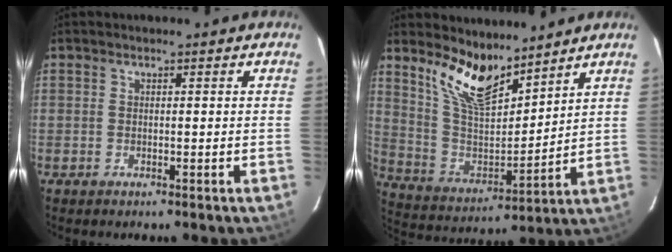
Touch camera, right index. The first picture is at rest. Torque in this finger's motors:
{"motor_torque": [0.23, 0.49, 0.21, 0.11]}